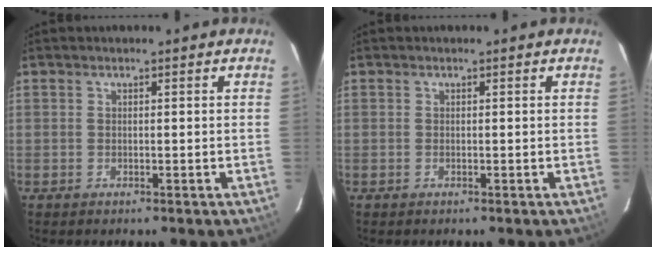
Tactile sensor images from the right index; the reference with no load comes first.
{"total": 0.0}